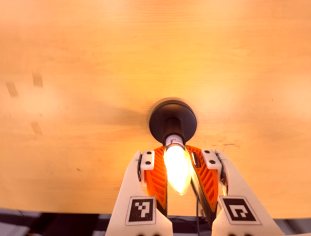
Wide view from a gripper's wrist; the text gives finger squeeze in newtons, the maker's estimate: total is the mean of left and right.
{"total": 22.4, "left": 23.3, "right": 21.5}